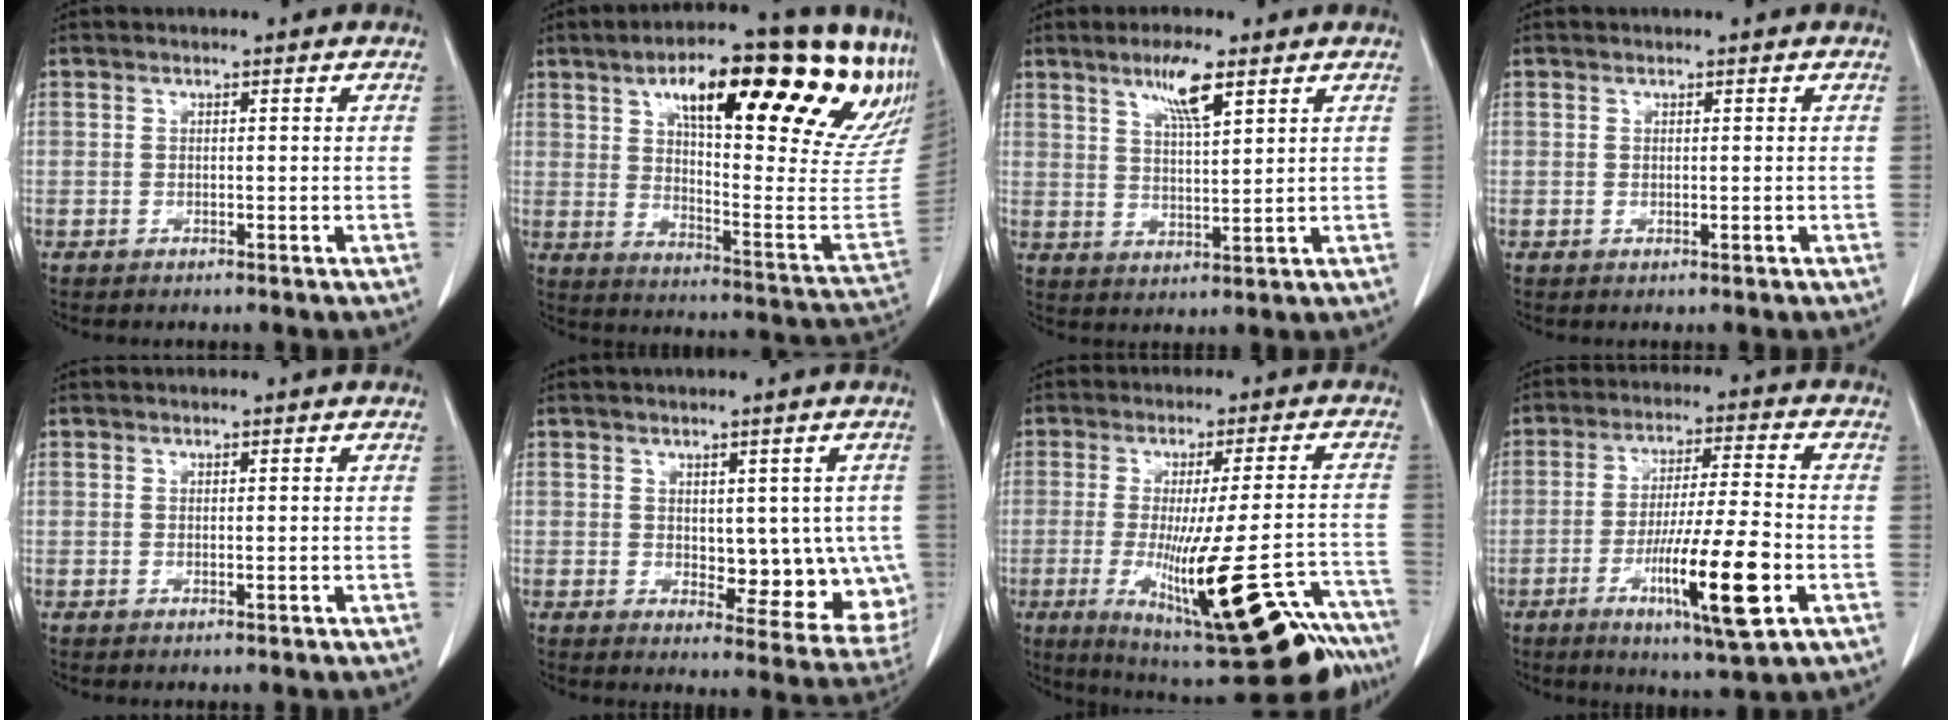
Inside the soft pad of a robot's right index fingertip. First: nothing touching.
{"total": 29.7, "force": [19.5, 6.8, 21.4], "torque": [-0.256, 0.000, 0.258]}
{"total": 6.5, "force": [3.9, 0.7, 5.2], "torque": [-0.097, -0.003, 0.069]}
{"total": 0.0}
{"total": 0.0}
{"total": 10.5, "force": [0.0, 5.5, 8.9], "torque": [-0.094, -0.004, 0.016]}
{"total": 24.0, "force": [-14.5, 3.0, 19.0], "torque": [-0.204, -0.007, -0.204]}
{"total": 13.9, "force": [-5.0, 0.4, 13.0], "torque": [-0.229, -0.021, -0.082]}